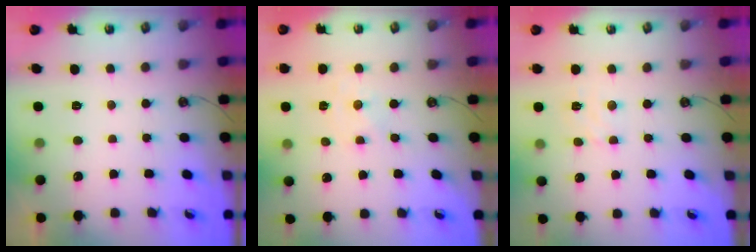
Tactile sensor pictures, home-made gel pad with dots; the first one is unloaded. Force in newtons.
{"total": 0.0}
{"total": 3.6, "press": 3.6, "slide": 0.4}